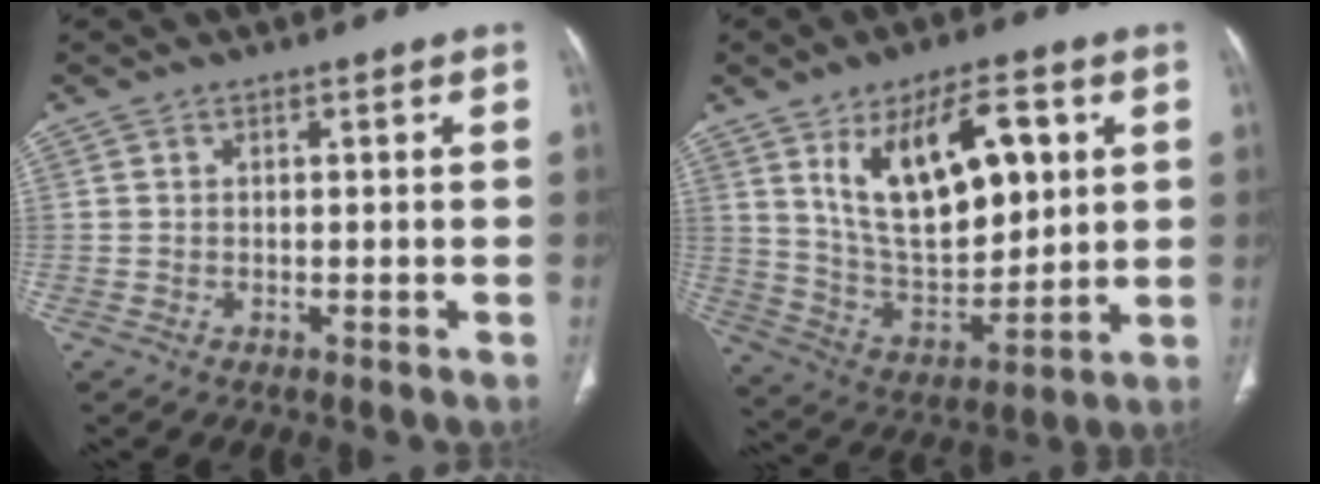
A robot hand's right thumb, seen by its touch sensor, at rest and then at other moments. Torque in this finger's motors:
{"motor_torque": [1.60, 2.90, 0.24, 0.23, 0.33]}